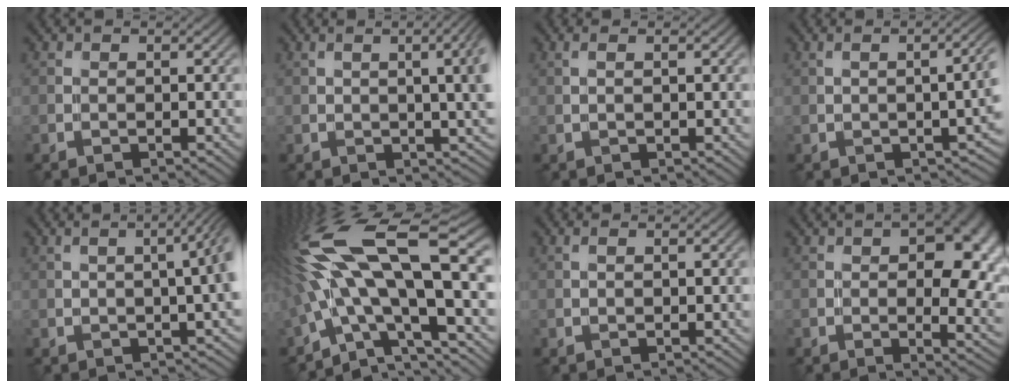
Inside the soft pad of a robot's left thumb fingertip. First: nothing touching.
{"total": 6.2, "force": [0.9, 1.9, 5.8], "torque": [-0.060, 0.014, 0.018]}
{"total": 0.9, "force": [0.3, 0.2, 0.8], "torque": [-0.015, 0.000, 0.005]}
{"total": 5.0, "force": [-0.1, 1.9, 4.7], "torque": [-0.042, 0.001, 0.008]}
{"total": 6.4, "force": [0.4, 1.8, 6.2], "torque": [-0.051, 0.017, 0.008]}
{"total": 18.8, "force": [1.6, 6.7, 17.4], "torque": [-0.330, 0.009, 0.034]}
{"total": 1.0, "force": [0.2, 0.2, 0.9], "torque": [-0.016, 0.000, 0.005]}
{"total": 12.2, "force": [1.6, 5.8, 10.5], "torque": [-0.123, 0.002, 0.033]}